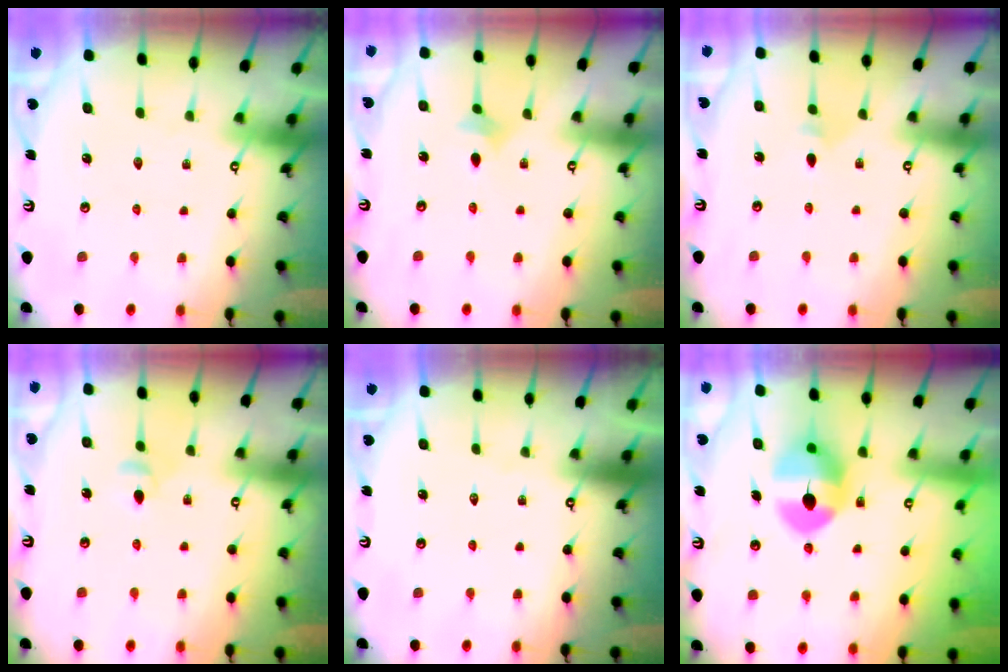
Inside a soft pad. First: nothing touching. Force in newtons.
{"total": 4.0, "press": 4.0, "slide": 0.7}
{"total": 3.0, "press": 2.9, "slide": 0.7}
{"total": 3.5, "press": 3.4, "slide": 0.6}
{"total": 0.0}
{"total": 11.8, "press": 11.8, "slide": 0.6}